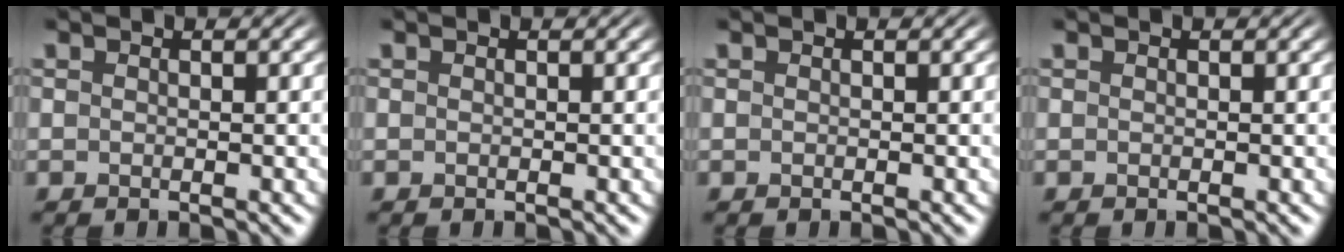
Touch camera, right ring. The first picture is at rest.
{"total": 0.0}
{"total": 0.0}
{"total": 0.0}